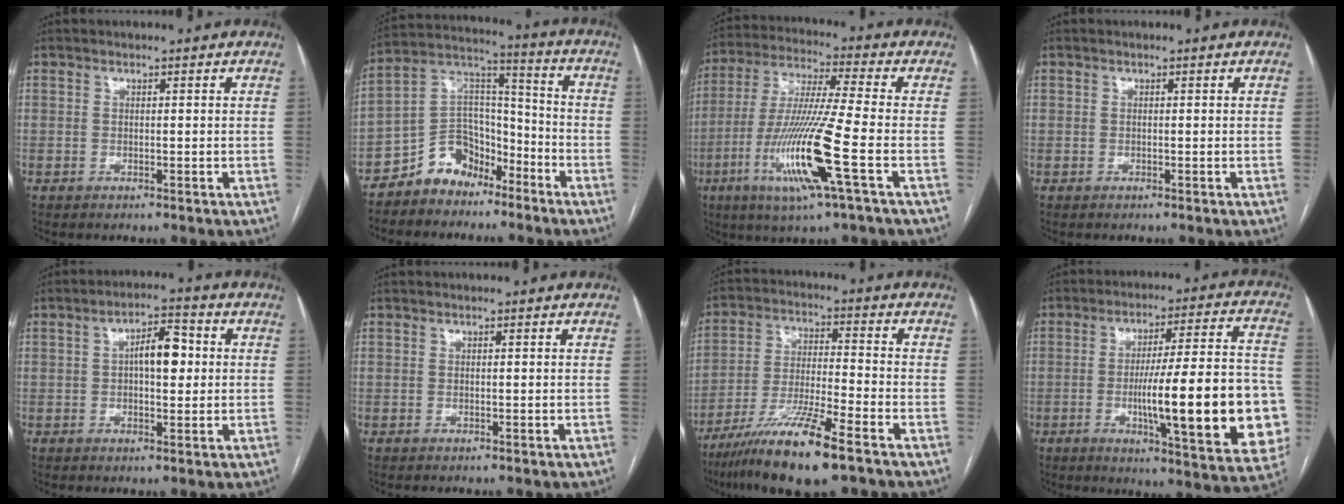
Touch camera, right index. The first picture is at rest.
{"total": 10.5, "force": [-7.5, 6.8, 2.7], "torque": [-0.052, 0.057, -0.139]}
{"total": 16.0, "force": [-5.5, -0.6, 15.0], "torque": [-0.312, -0.023, -0.107]}
{"total": 0.0}
{"total": 6.4, "force": [0.7, 2.5, 5.9], "torque": [-0.095, 0.016, 0.009]}
{"total": 0.0}
{"total": 13.8, "force": [-8.9, 0.8, 10.5], "torque": [-0.206, -0.032, -0.161]}
{"total": 23.2, "force": [-4.5, 3.2, 22.6], "torque": [-0.262, 0.012, -0.052]}